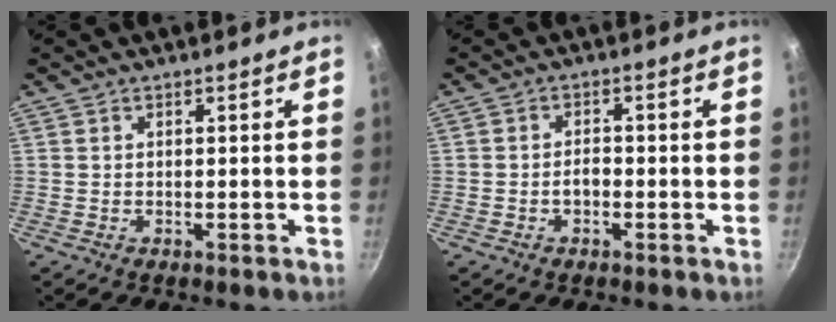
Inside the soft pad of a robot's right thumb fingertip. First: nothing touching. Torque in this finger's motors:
{"motor_torque": [-0.18, 0.12, 0.40, 0.15, 0.01]}